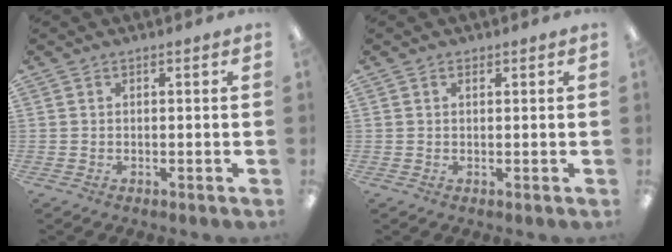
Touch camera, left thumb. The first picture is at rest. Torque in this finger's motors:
{"motor_torque": [0.06, -0.03, -0.32, -0.18, 0.02]}